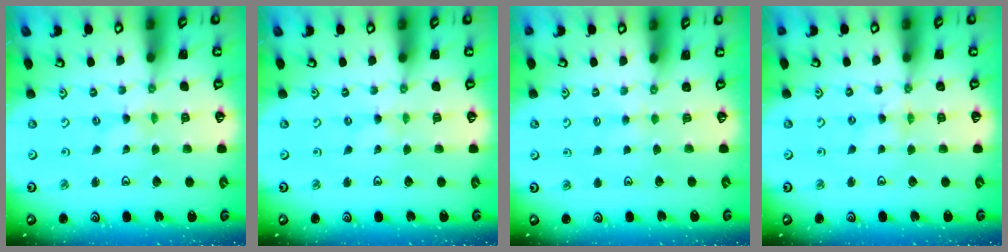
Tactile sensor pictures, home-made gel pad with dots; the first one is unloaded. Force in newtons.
{"total": 0.0}
{"total": 2.8, "press": 2.8, "slide": 0.3}
{"total": 1.0, "press": 0.9, "slide": 0.2}